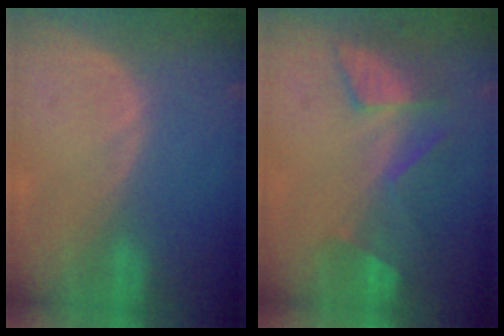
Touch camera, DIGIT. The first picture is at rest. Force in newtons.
{"total": 8.5, "press": 7.3, "slide": 4.3}